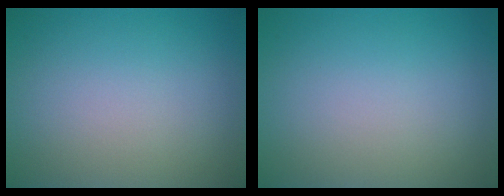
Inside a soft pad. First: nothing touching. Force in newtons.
{"total": 0.0}